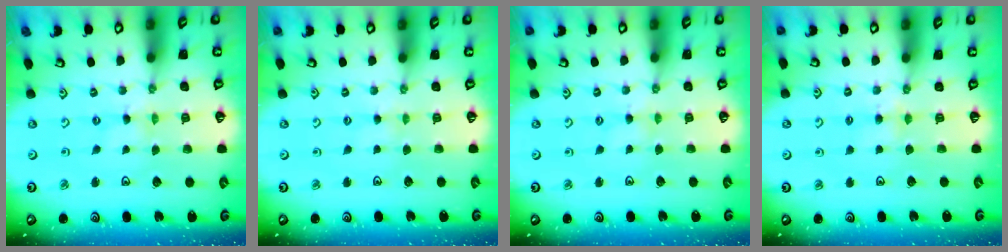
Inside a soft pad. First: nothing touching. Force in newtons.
{"total": 1.2, "press": 1.2, "slide": 0.3}
{"total": 2.5, "press": 2.5, "slide": 0.4}
{"total": 3.8, "press": 3.7, "slide": 0.6}